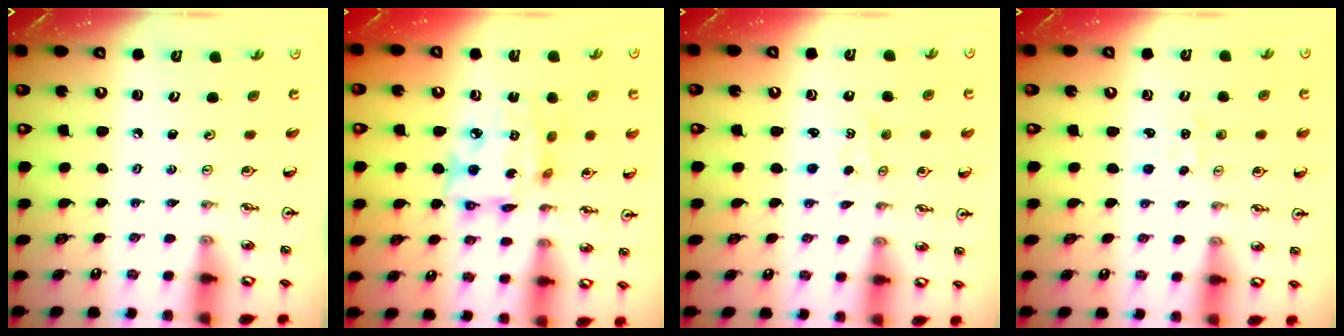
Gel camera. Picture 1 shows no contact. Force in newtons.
{"total": 13.3, "press": 13.2, "slide": 1.5}
{"total": 1.0, "press": 0.9, "slide": 0.3}
{"total": 1.2, "press": 1.1, "slide": 0.2}